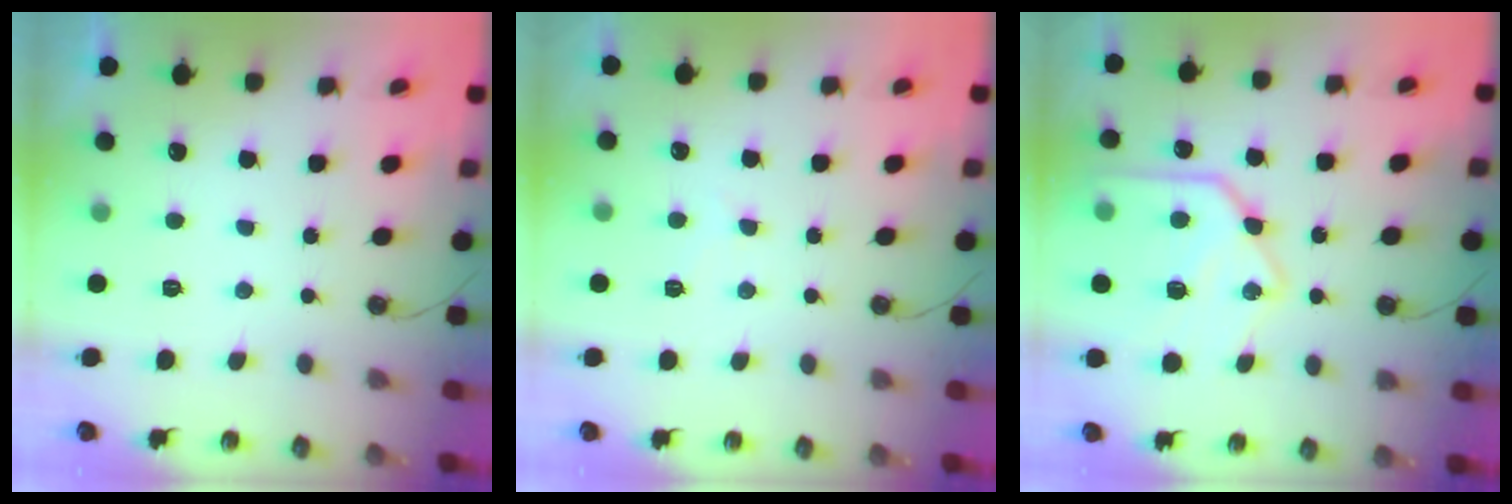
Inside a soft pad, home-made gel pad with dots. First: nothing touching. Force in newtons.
{"total": 5.7, "press": 5.6, "slide": 0.7}
{"total": 19.4, "press": 19.2, "slide": 2.1}